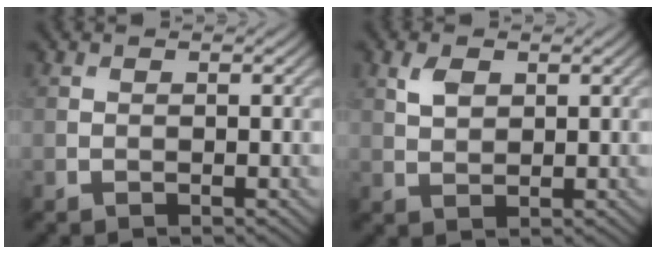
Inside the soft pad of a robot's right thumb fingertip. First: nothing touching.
{"total": 2.6, "force": [1.2, 1.5, 1.7], "torque": [-0.041, 0.001, 0.025]}